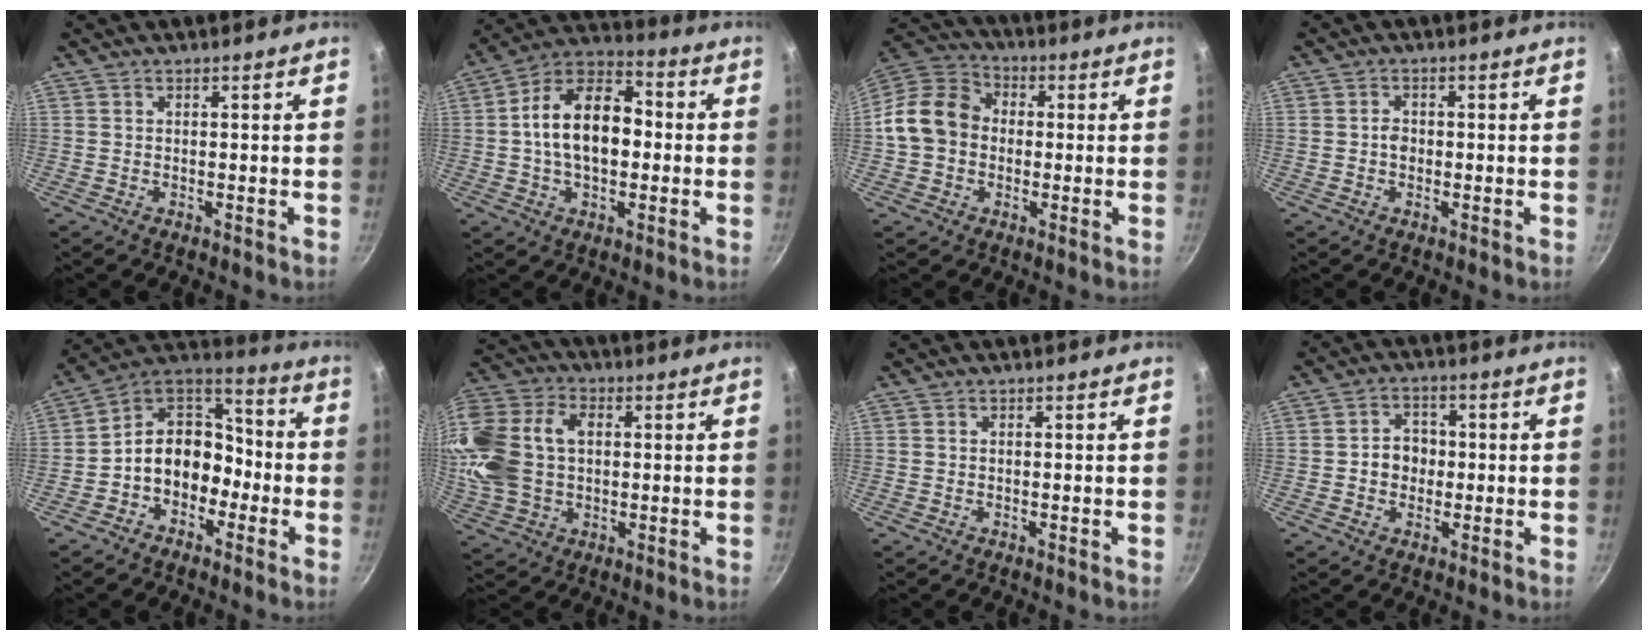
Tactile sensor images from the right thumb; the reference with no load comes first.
{"total": 15.6, "force": [-0.2, 9.8, 12.1], "torque": [-0.173, 0.038, -0.020]}
{"total": 12.7, "force": [-0.6, 10.5, 7.1], "torque": [-0.097, 0.031, -0.031]}
{"total": 1.7, "force": [-0.4, 1.4, 1.0], "torque": [-0.009, 0.011, -0.006]}
{"total": 12.6, "force": [-4.1, 9.7, 6.9], "torque": [-0.065, 0.069, -0.095]}
{"total": 19.8, "force": [1.9, 14.3, 13.5], "torque": [-0.277, 0.034, 0.032]}
{"total": 0.0}
{"total": 5.5, "force": [-0.4, 4.7, 2.8], "torque": [-0.013, 0.012, -0.012]}